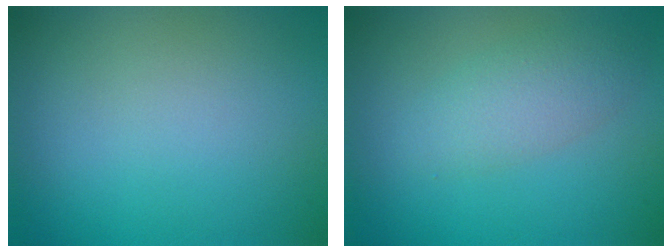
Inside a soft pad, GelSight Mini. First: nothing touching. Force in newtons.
{"total": 3.0, "press": 3.0, "slide": 0.1}